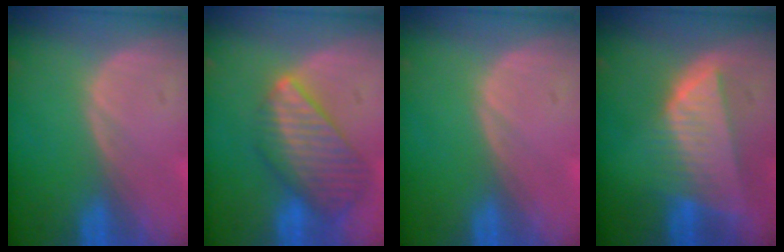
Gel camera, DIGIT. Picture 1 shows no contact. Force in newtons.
{"total": 9.4, "press": 8.2, "slide": 4.6}
{"total": 0.0}
{"total": 8.3, "press": 7.3, "slide": 3.9}